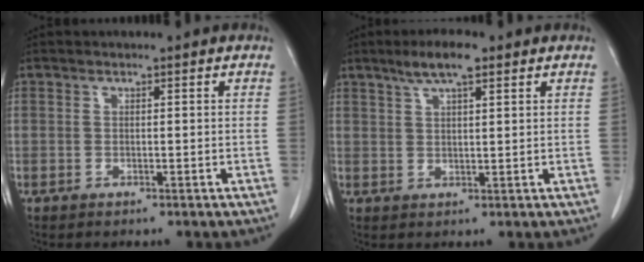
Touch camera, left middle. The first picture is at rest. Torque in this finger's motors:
{"motor_torque": [0.85, -0.77, 0.04, 0.05]}